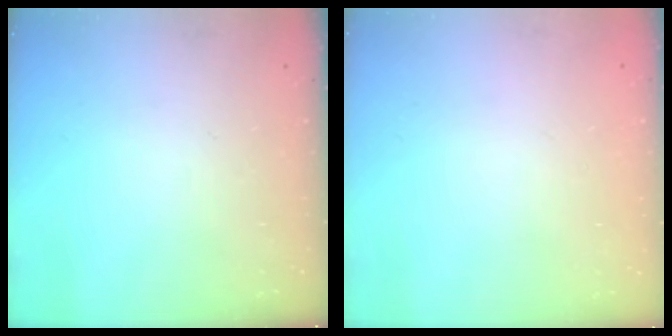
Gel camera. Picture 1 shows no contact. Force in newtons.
{"total": 1.8, "press": 1.8, "slide": 0.2}